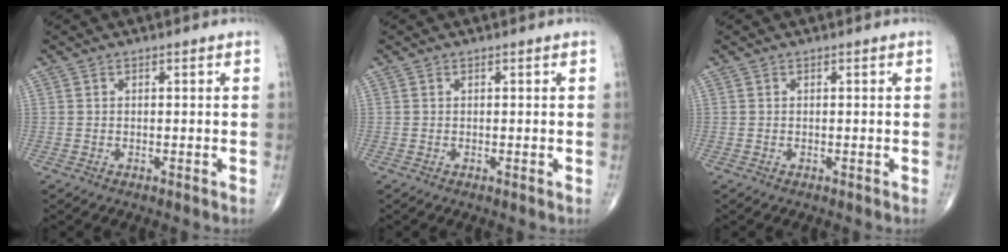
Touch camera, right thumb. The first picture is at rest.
{"total": 0.0}
{"total": 0.0}